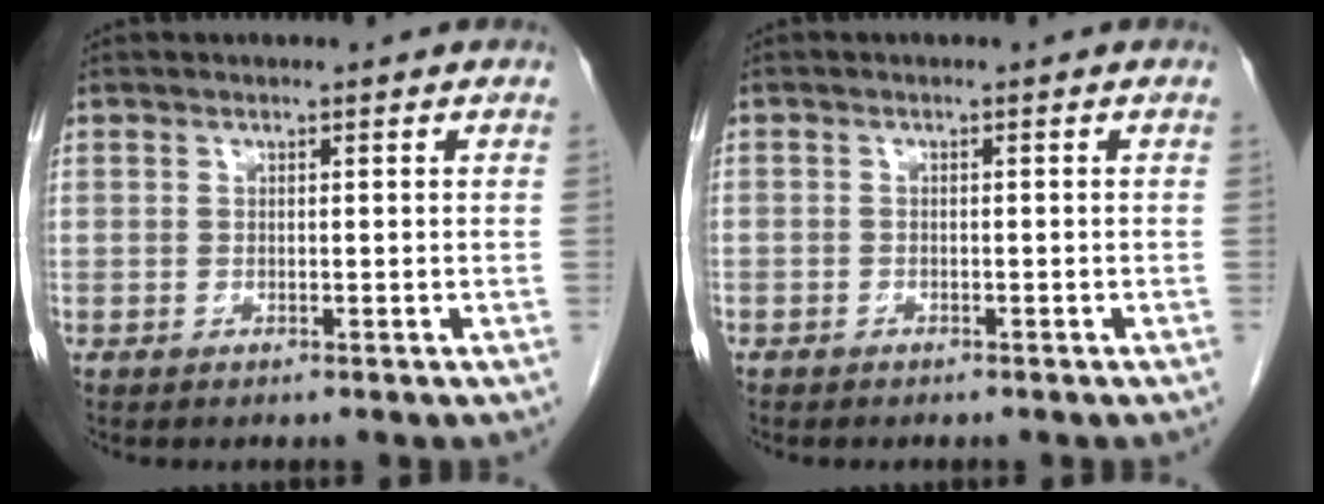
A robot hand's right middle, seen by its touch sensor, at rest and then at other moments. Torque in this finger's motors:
{"motor_torque": [1.02, -1.12, -0.10, -0.21]}